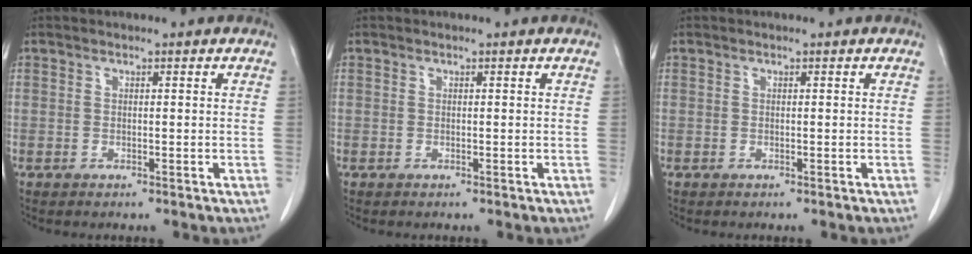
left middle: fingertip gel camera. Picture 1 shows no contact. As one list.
[{"total": 0.0}, {"total": 0.0}]